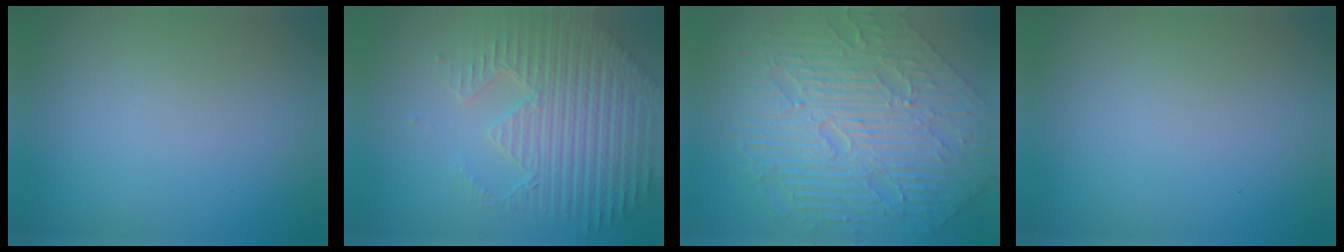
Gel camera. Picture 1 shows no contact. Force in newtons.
{"total": 6.7, "press": 5.3, "slide": 4.2}
{"total": 10.8, "press": 7.2, "slide": 8.1}
{"total": 0.0}